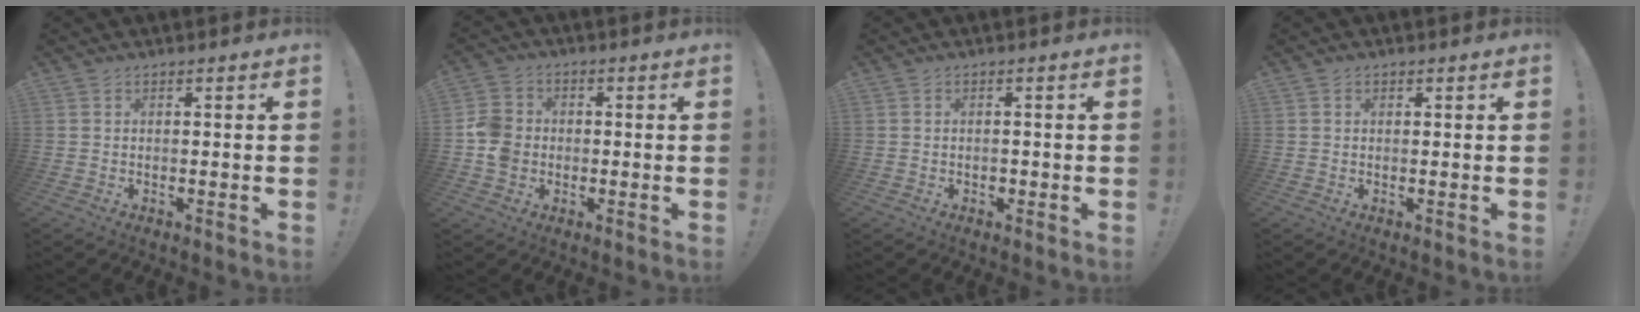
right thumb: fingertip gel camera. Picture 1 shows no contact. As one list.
[{"total": 8.6, "force": [-1.5, 7.5, 3.8], "torque": [-0.085, 0.024, -0.025]}, {"total": 1.2, "force": [-0.7, 0.9, 0.4], "torque": [-0.011, 0.005, -0.011]}, {"total": 0.5, "force": [0.3, 0.4, 0.1], "torque": [-0.001, 0.001, 0.005]}]